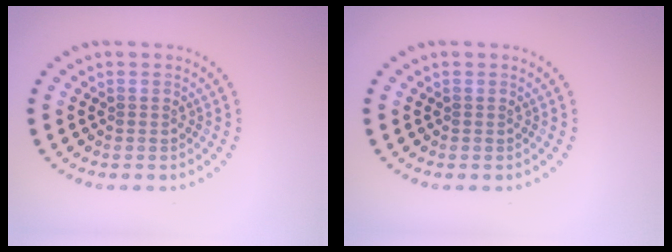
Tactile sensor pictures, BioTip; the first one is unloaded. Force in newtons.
{"total": 0.0}